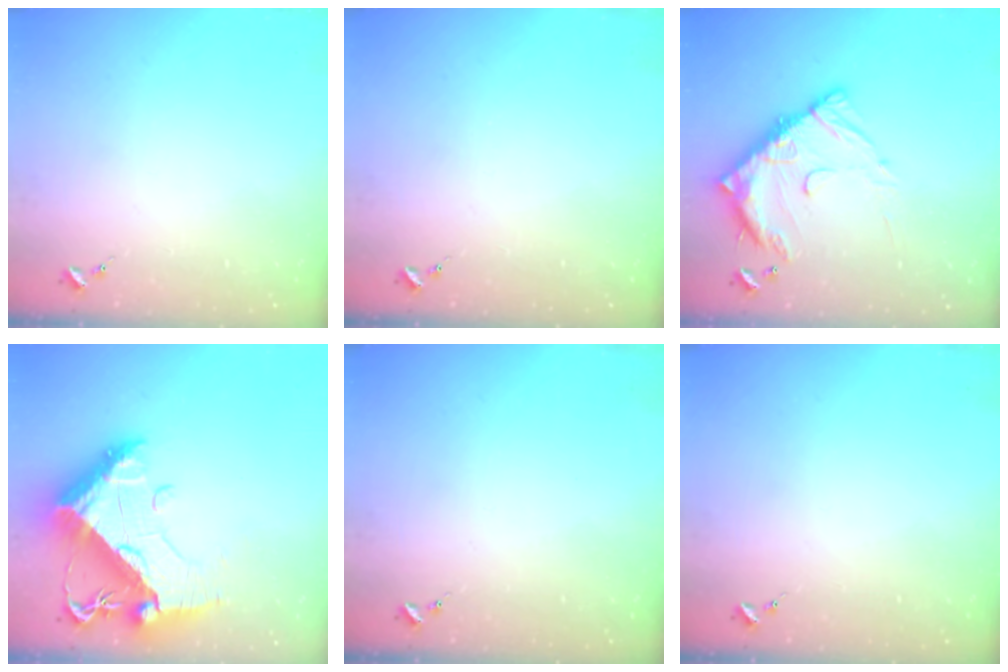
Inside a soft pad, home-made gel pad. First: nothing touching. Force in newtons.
{"total": 0.0}
{"total": 16.1, "press": 16.0, "slide": 1.3}
{"total": 19.4, "press": 19.3, "slide": 2.1}
{"total": 0.0}
{"total": 0.0}